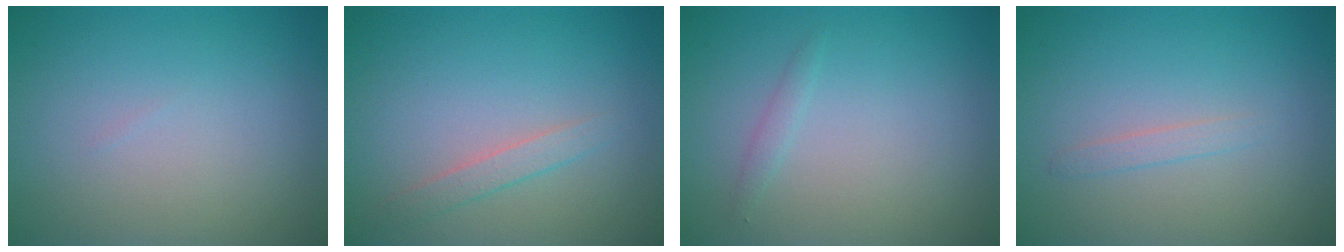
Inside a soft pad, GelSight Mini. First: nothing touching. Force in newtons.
{"total": 1.5, "press": 1.5, "slide": 0.1}
{"total": 0.8, "press": 0.8, "slide": 0.1}
{"total": 0.9, "press": 0.9, "slide": 0.1}